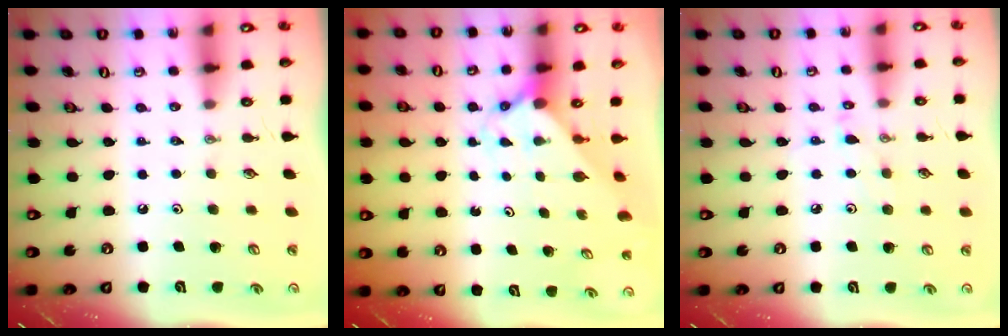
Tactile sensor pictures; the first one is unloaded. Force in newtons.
{"total": 1.7, "press": 1.7, "slide": 0.2}
{"total": 3.9, "press": 3.9, "slide": 0.5}